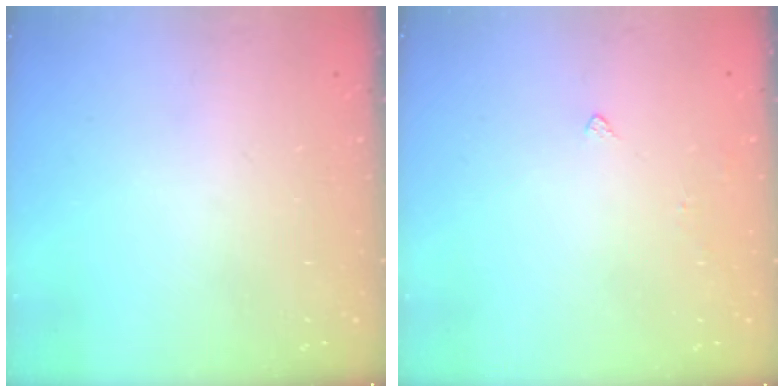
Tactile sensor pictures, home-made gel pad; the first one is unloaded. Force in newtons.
{"total": 2.9, "press": 2.8, "slide": 0.8}